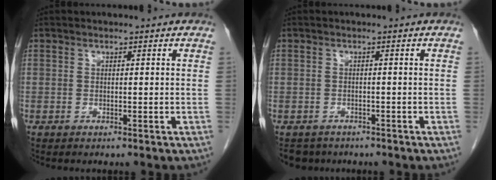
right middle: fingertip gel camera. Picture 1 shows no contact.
{"total": 3.7, "force": [-3.1, 2.0, 0.2], "torque": [-0.005, -0.003, -0.044]}